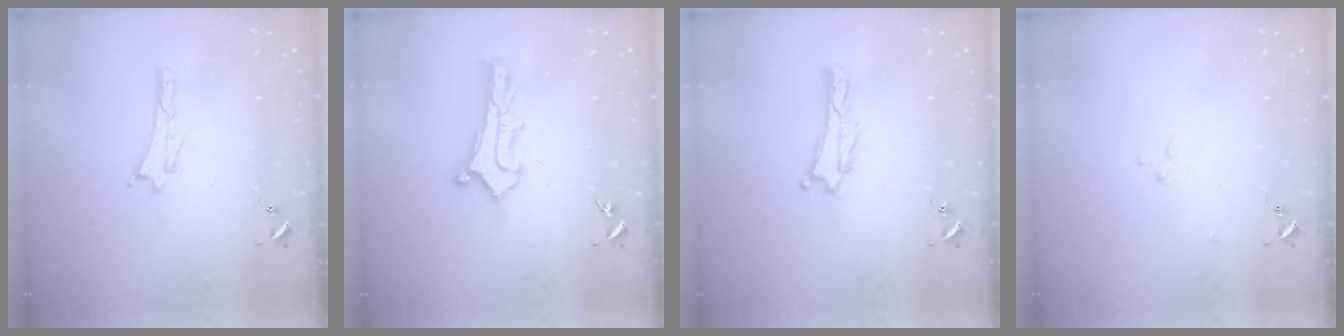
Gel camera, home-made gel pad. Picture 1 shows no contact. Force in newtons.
{"total": 2.6, "press": 2.6, "slide": 0.2}
{"total": 0.0}
{"total": 2.9, "press": 2.9, "slide": 0.3}